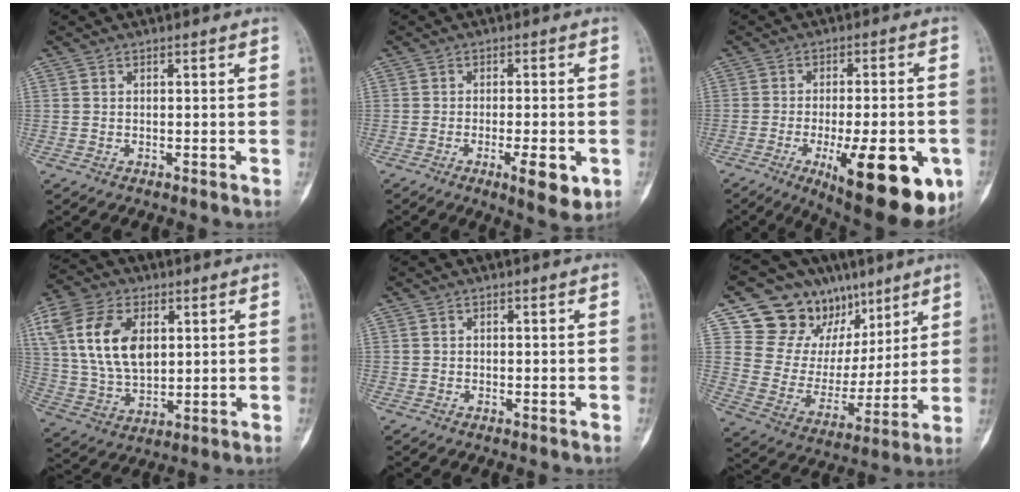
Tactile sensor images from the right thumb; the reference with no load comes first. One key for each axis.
{"total": 7.5, "fx": -2.6, "fy": 2.1, "fz": 6.7, "tx": -0.091, "ty": -0.006, "tz": -0.033}
{"total": 20.9, "fx": -7.6, "fy": 7.0, "fz": 18.1, "tx": -0.201, "ty": -0.004, "tz": -0.090}
{"total": 16.5, "fx": 4.5, "fy": 10.4, "fz": 12.1, "tx": -0.235, "ty": -0.007, "tz": 0.090}
{"total": 0.0}
{"total": 20.3, "fx": 11.9, "fy": 14.3, "fz": 8.2, "tx": -0.078, "ty": -0.026, "tz": 0.214}